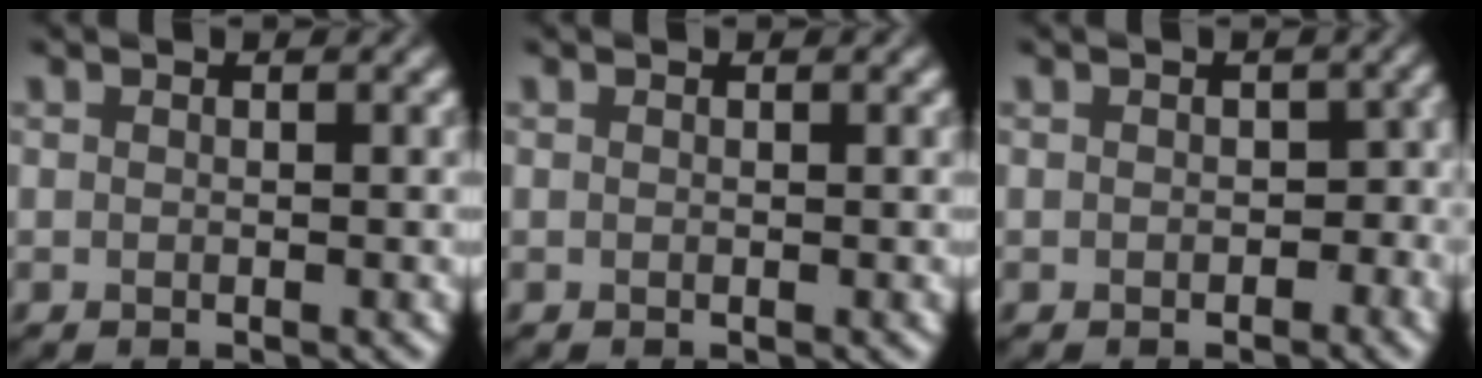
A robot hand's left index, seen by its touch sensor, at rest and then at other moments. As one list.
[{"total": 0.0}, {"total": 1.8, "force": [-0.4, 1.4, 1.1], "torque": [-0.008, -0.004, -0.008]}]